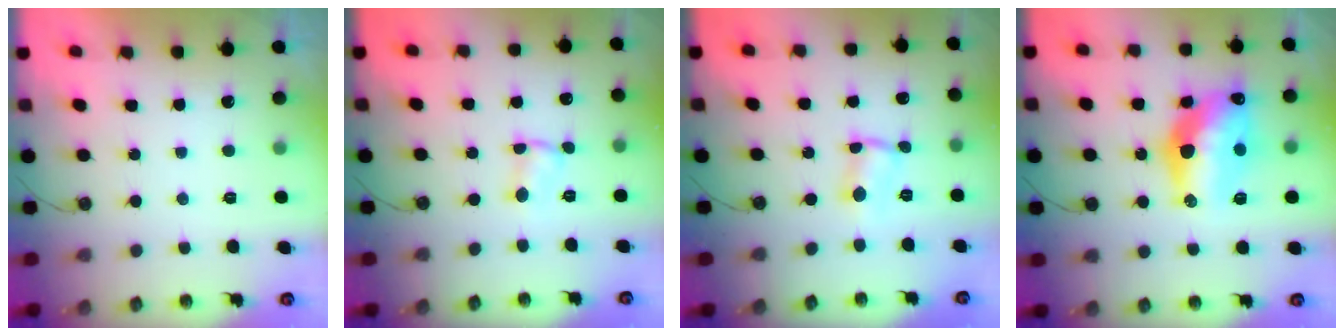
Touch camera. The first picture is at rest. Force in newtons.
{"total": 1.8, "press": 1.8, "slide": 0.1}
{"total": 2.9, "press": 1.3, "slide": 2.6}
{"total": 16.3, "press": 16.3, "slide": 1.4}